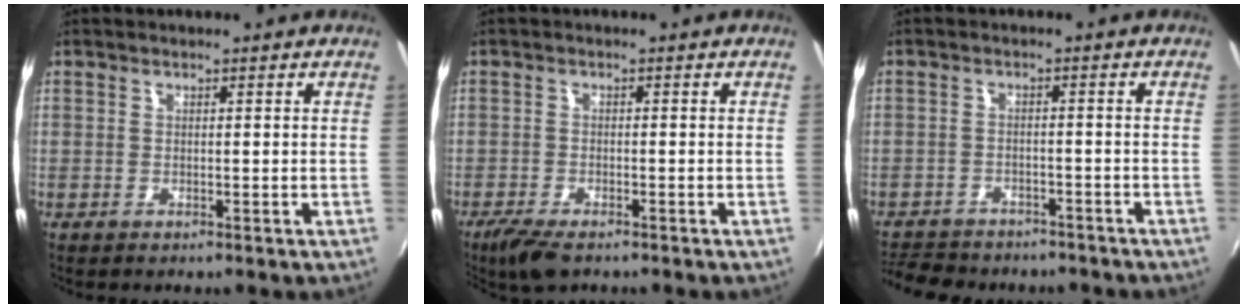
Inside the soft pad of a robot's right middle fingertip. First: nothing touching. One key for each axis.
{"total": 5.7, "fx": -4.3, "fy": 1.7, "fz": 3.5, "tx": -0.086, "ty": -0.018, "tz": -0.078}
{"total": 11.3, "fx": -9.5, "fy": 4.5, "fz": 4.1, "tx": -0.108, "ty": -0.012, "tz": -0.142}